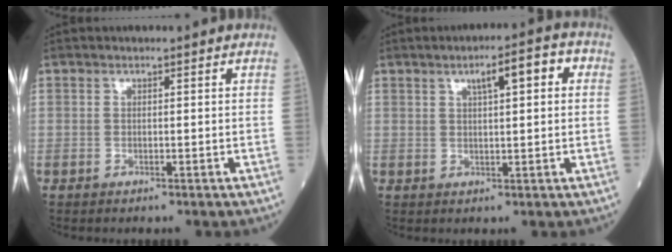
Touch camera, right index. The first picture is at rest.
{"total": 5.8, "force": [2.0, 1.2, 5.3], "torque": [-0.081, 0.017, 0.029]}